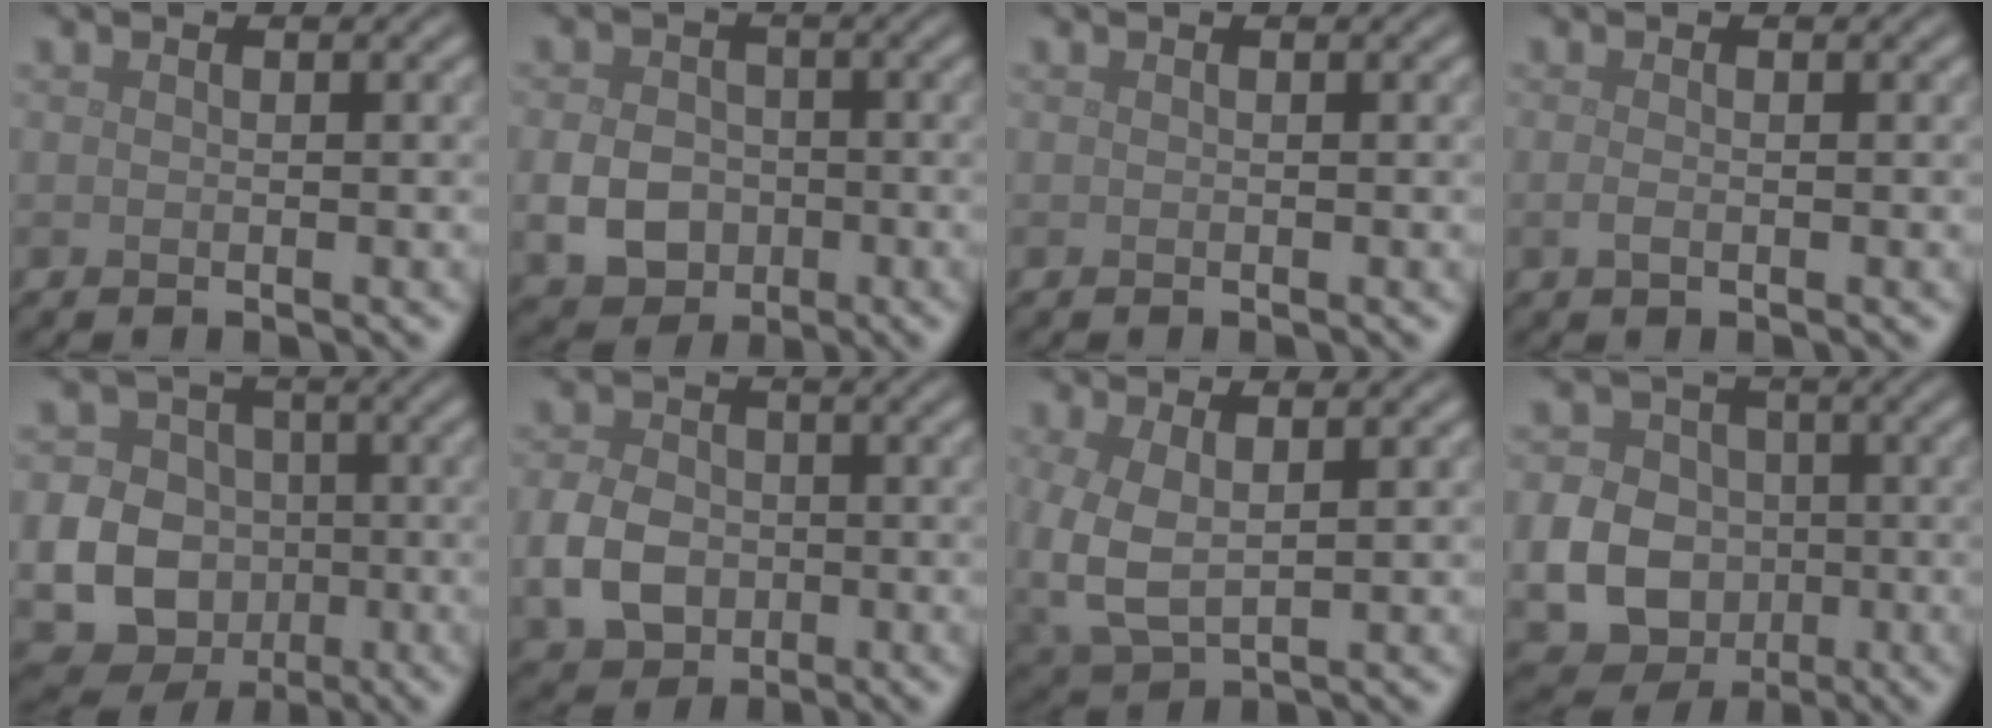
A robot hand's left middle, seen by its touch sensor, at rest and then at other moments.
{"total": 4.5, "force": [-1.0, 3.7, 2.4], "torque": [-0.047, -0.003, -0.024]}
{"total": 0.0}
{"total": 0.9, "force": [-0.2, 0.4, 0.7], "torque": [-0.019, -0.003, -0.006]}
{"total": 12.4, "force": [-3.1, 11.3, 4.0], "torque": [-0.092, -0.024, -0.063]}
{"total": 5.3, "force": [-1.3, 4.1, 3.1], "torque": [-0.070, -0.004, -0.032]}
{"total": 4.7, "force": [0.2, 2.6, 3.9], "torque": [-0.108, -0.008, 0.010]}
{"total": 7.1, "force": [-1.5, 6.2, 3.2], "torque": [-0.062, -0.008, -0.037]}